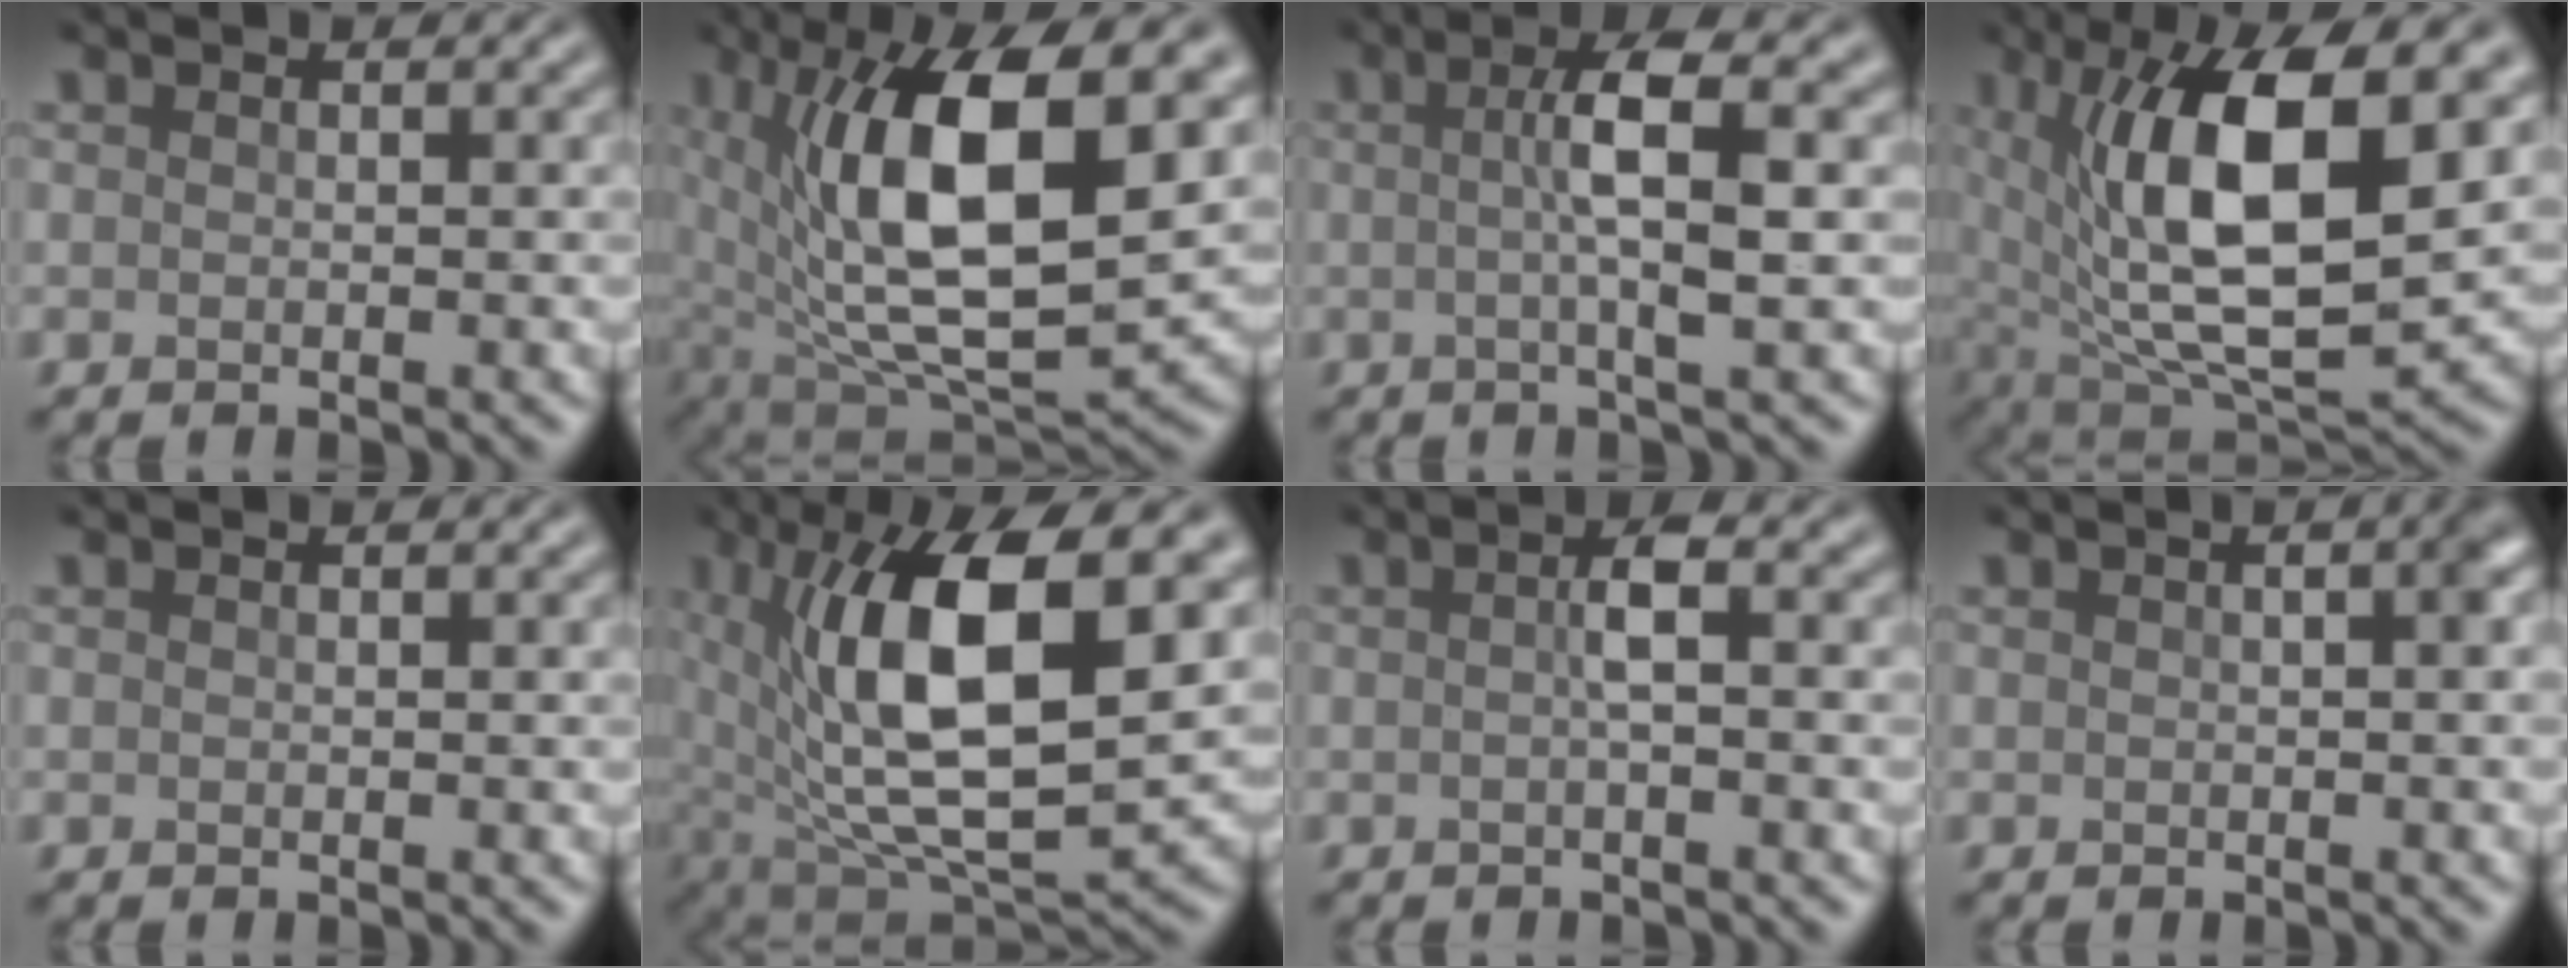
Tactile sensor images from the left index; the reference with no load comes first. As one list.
[{"total": 15.8, "force": [3.5, 6.9, 13.7], "torque": [-0.234, -0.001, 0.058]}, {"total": 5.0, "force": [0.4, 0.9, 4.9], "torque": [-0.079, 0.008, 0.004]}, {"total": 15.0, "force": [3.2, 6.4, 13.2], "torque": [-0.226, -0.004, 0.058]}, {"total": 0.0}, {"total": 15.3, "force": [3.1, 6.7, 13.4], "torque": [-0.232, -0.001, 0.052]}, {"total": 2.0, "force": [-0.1, 0.2, 2.0], "torque": [-0.038, 0.007, -0.002]}, {"total": 1.6, "force": [0.2, 0.3, 1.6], "torque": [-0.019, 0.011, 0.004]}]